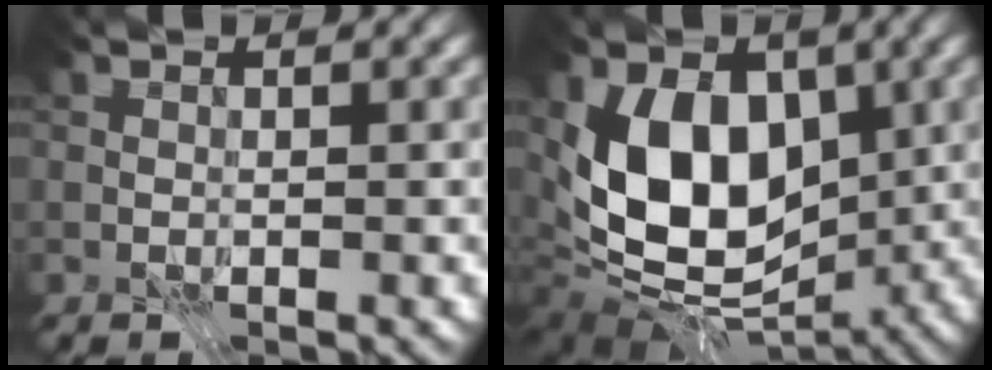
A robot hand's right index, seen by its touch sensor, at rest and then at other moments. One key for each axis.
{"total": 12.8, "fx": 0.6, "fy": 8.4, "fz": 9.7, "tx": -0.157, "ty": -0.020, "tz": 0.004}